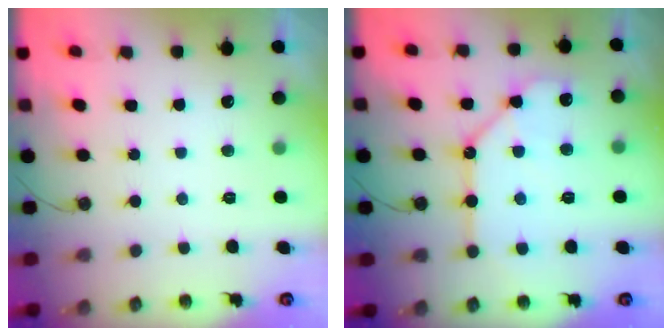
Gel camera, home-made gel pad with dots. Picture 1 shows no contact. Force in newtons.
{"total": 11.8, "press": 11.7, "slide": 1.0}